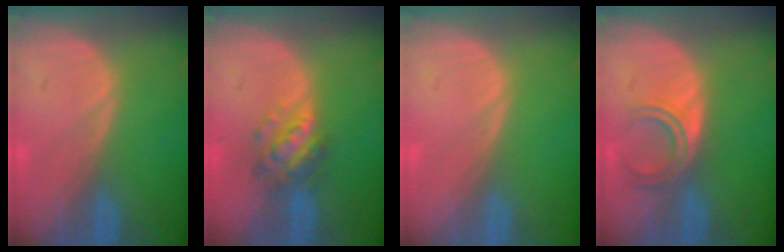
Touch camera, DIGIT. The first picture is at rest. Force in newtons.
{"total": 5.9, "press": 5.2, "slide": 2.8}
{"total": 0.0}
{"total": 4.8, "press": 4.0, "slide": 2.6}